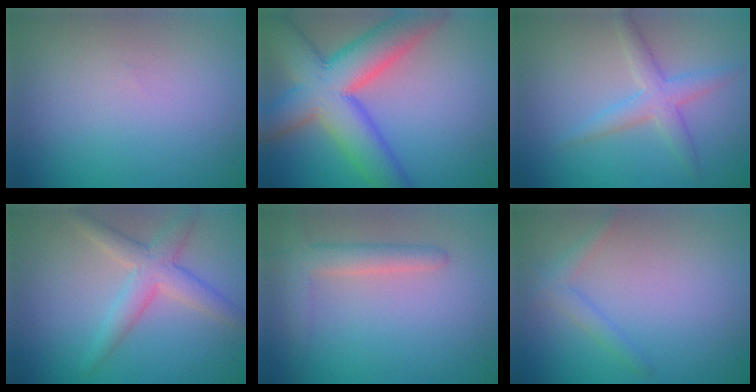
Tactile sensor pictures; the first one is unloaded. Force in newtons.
{"total": 10.2, "press": 10.2, "slide": 0.5}
{"total": 2.9, "press": 2.9, "slide": 0.0}
{"total": 3.8, "press": 3.8, "slide": 0.1}
{"total": 2.9, "press": 2.9, "slide": 0.2}
{"total": 1.6, "press": 1.6, "slide": 0.1}